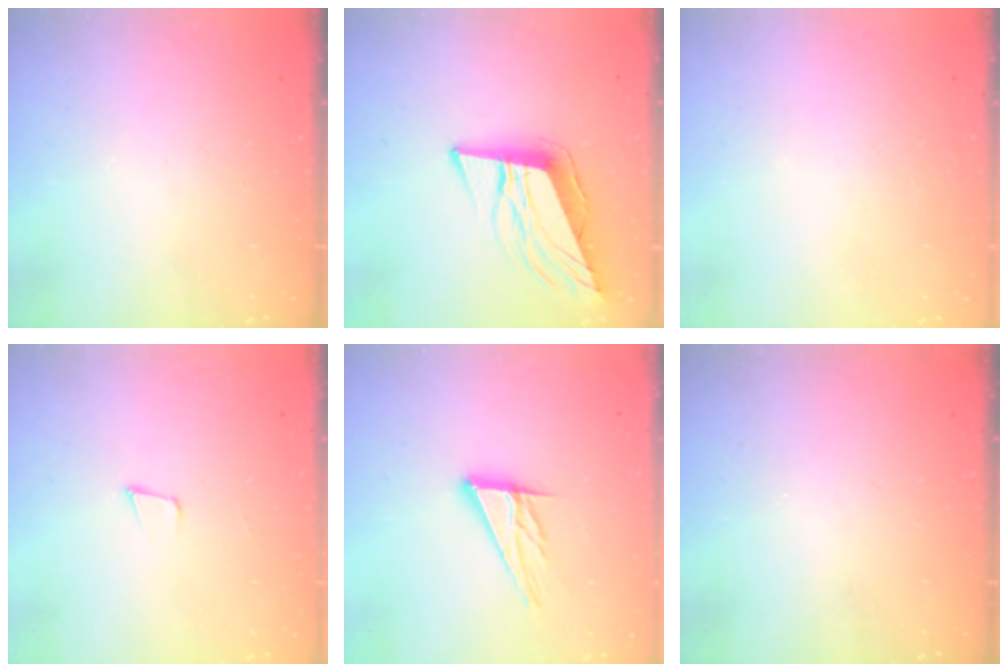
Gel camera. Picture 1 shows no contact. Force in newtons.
{"total": 12.1, "press": 11.5, "slide": 3.6}
{"total": 1.8, "press": 1.7, "slide": 0.4}
{"total": 3.2, "press": 1.9, "slide": 2.6}
{"total": 10.9, "press": 10.9, "slide": 1.0}
{"total": 0.0}